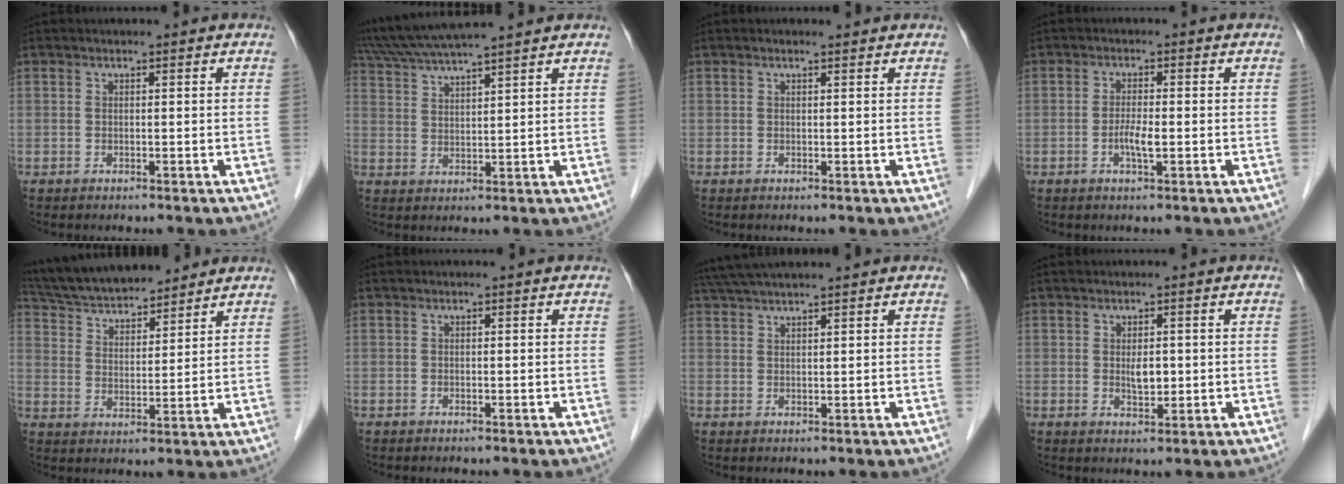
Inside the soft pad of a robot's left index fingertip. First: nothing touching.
{"total": 12.2, "force": [10.7, -0.4, 5.8], "torque": [-0.112, 0.033, 0.179]}
{"total": 1.1, "force": [1.1, 0.0, 0.3], "torque": [-0.011, 0.006, 0.017]}
{"total": 2.5, "force": [-0.6, 0.4, 2.4], "torque": [-0.049, -0.001, -0.012]}
{"total": 15.3, "force": [13.9, 3.2, 5.4], "torque": [-0.101, 0.031, 0.242]}
{"total": 0.0}
{"total": 8.0, "force": [7.1, 0.0, 3.8], "torque": [-0.067, 0.040, 0.119]}
{"total": 2.4, "force": [0.3, 1.1, 2.1], "torque": [-0.039, -0.004, 0.007]}